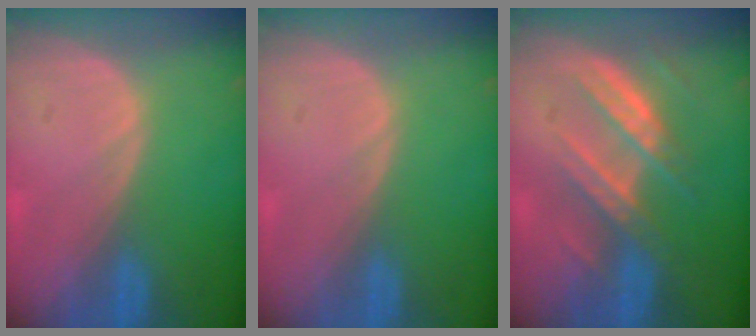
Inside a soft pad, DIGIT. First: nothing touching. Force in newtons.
{"total": 0.0}
{"total": 7.1, "press": 6.9, "slide": 1.8}